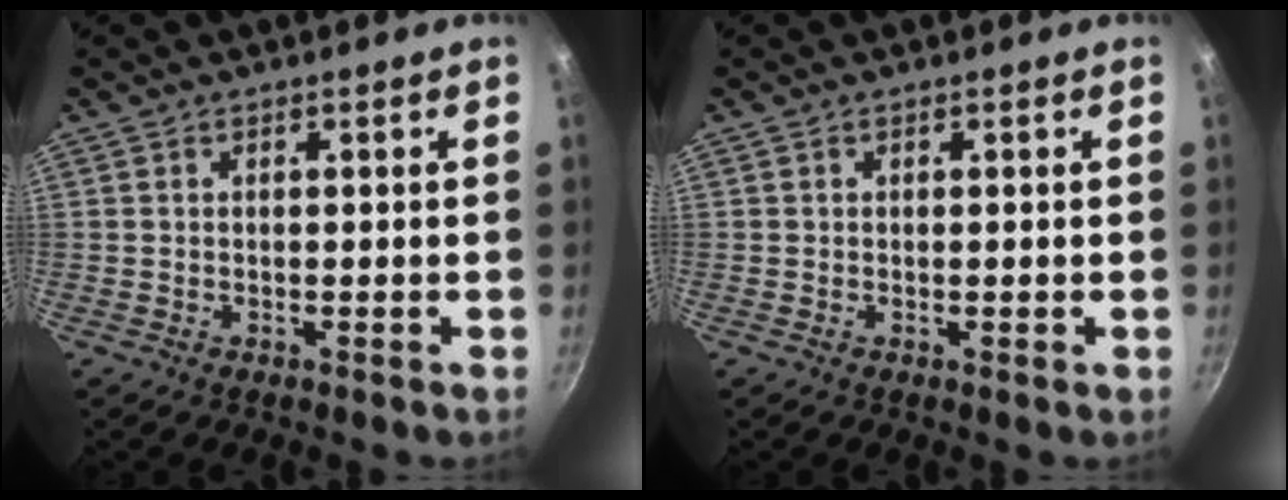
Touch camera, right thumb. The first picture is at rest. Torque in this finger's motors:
{"motor_torque": [-0.32, -0.03, -0.32, 0.01, -0.03]}